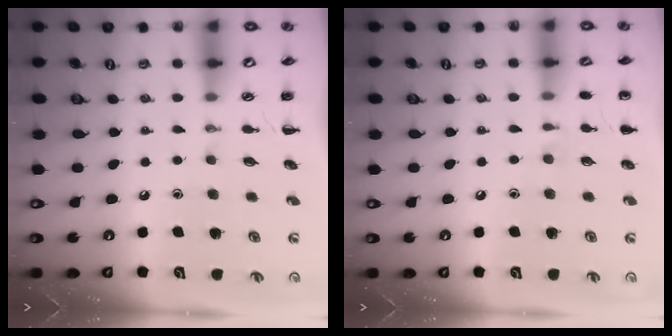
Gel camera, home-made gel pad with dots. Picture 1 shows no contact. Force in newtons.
{"total": 5.0, "press": 4.7, "slide": 1.7}